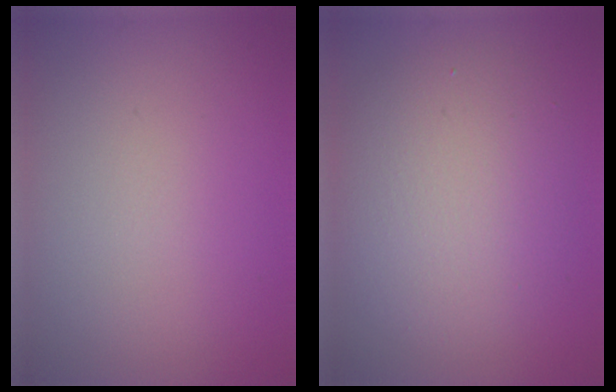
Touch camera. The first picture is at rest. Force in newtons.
{"total": 5.9, "press": 5.9, "slide": 0.5}